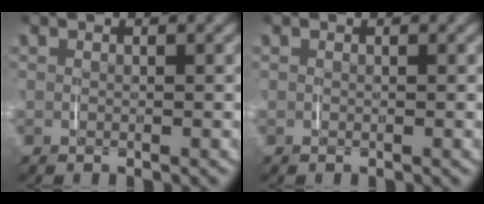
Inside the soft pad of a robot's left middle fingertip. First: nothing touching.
{"total": 0.0}